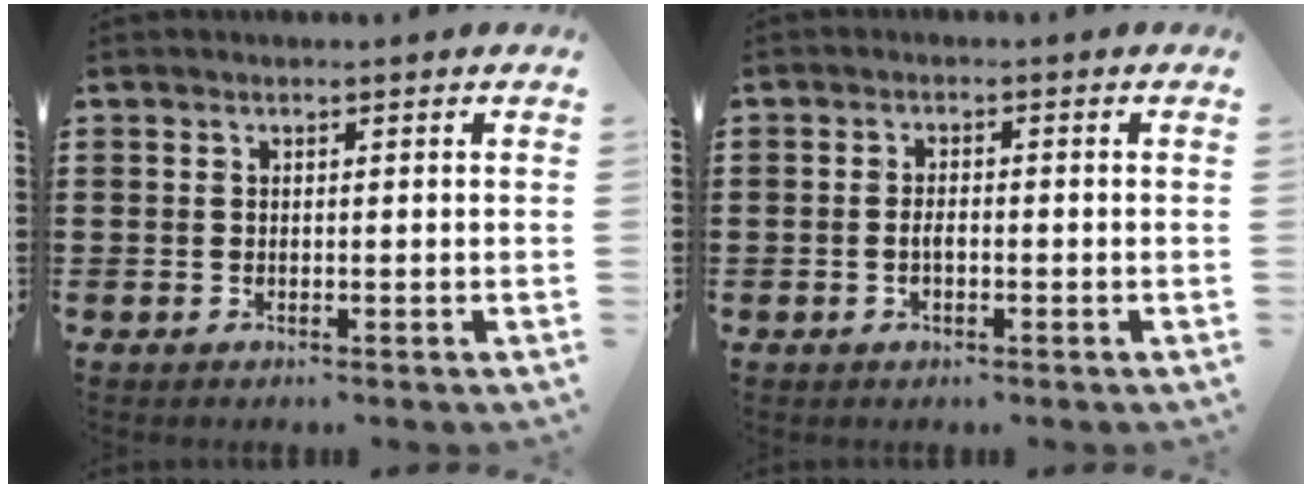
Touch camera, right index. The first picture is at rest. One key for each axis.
{"total": 1.9, "fx": -0.5, "fy": 0.8, "fz": 1.7, "tx": -0.032, "ty": 0.002, "tz": -0.010}